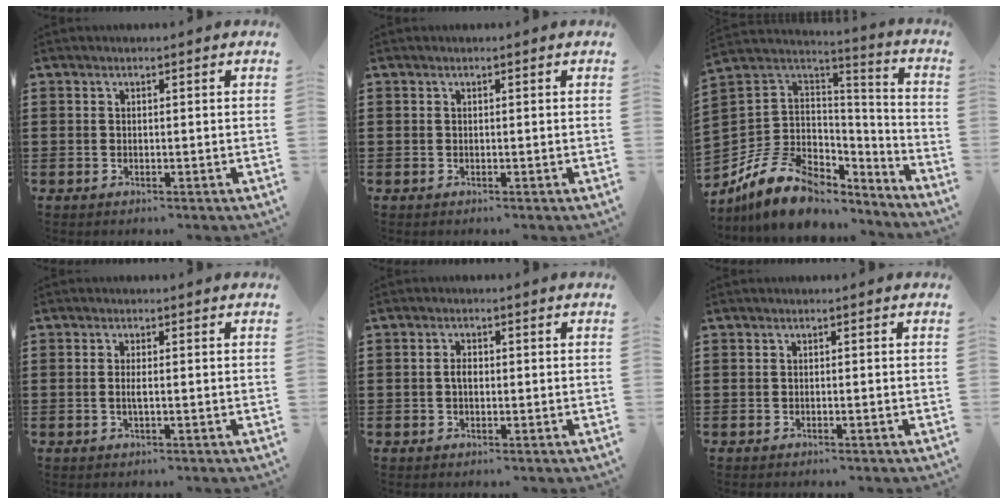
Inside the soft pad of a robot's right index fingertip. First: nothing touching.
{"total": 0.0}
{"total": 13.2, "force": [-6.5, 9.4, 6.4], "torque": [-0.160, 0.025, -0.115]}
{"total": 1.7, "force": [-0.2, 0.3, 1.6], "torque": [-0.039, -0.003, -0.007]}
{"total": 1.8, "force": [-0.1, 1.0, 1.6], "torque": [-0.030, 0.004, -0.004]}
{"total": 0.0}